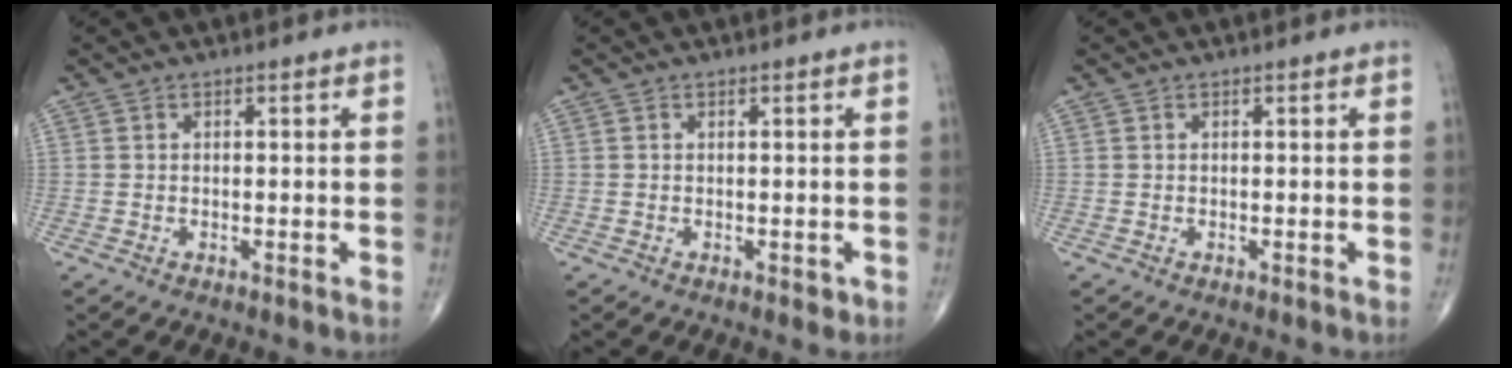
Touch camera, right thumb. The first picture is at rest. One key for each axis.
{"total": 1.1, "fx": -0.1, "fy": 0.7, "fz": 0.8, "tx": -0.008, "ty": -0.002, "tz": 0.001}
{"total": 0.0}